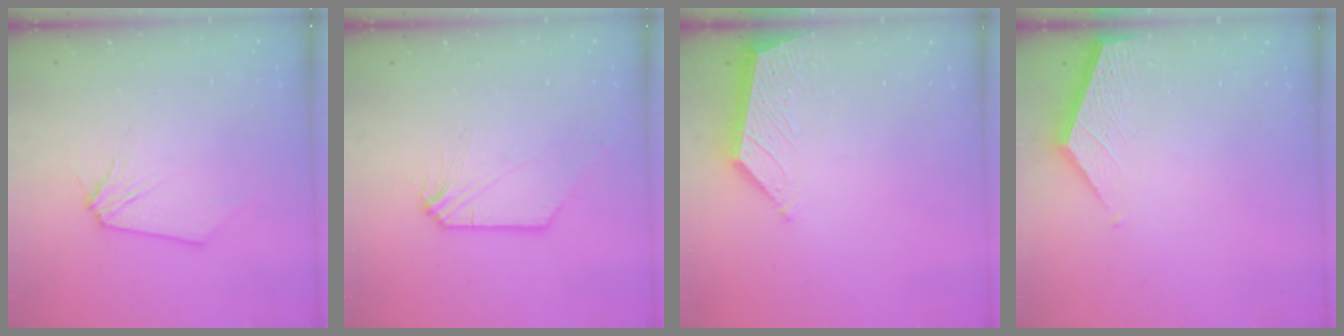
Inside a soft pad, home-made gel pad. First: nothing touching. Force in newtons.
{"total": 0.0}
{"total": 5.7, "press": 5.7, "slide": 0.3}
{"total": 3.6, "press": 3.6, "slide": 0.4}